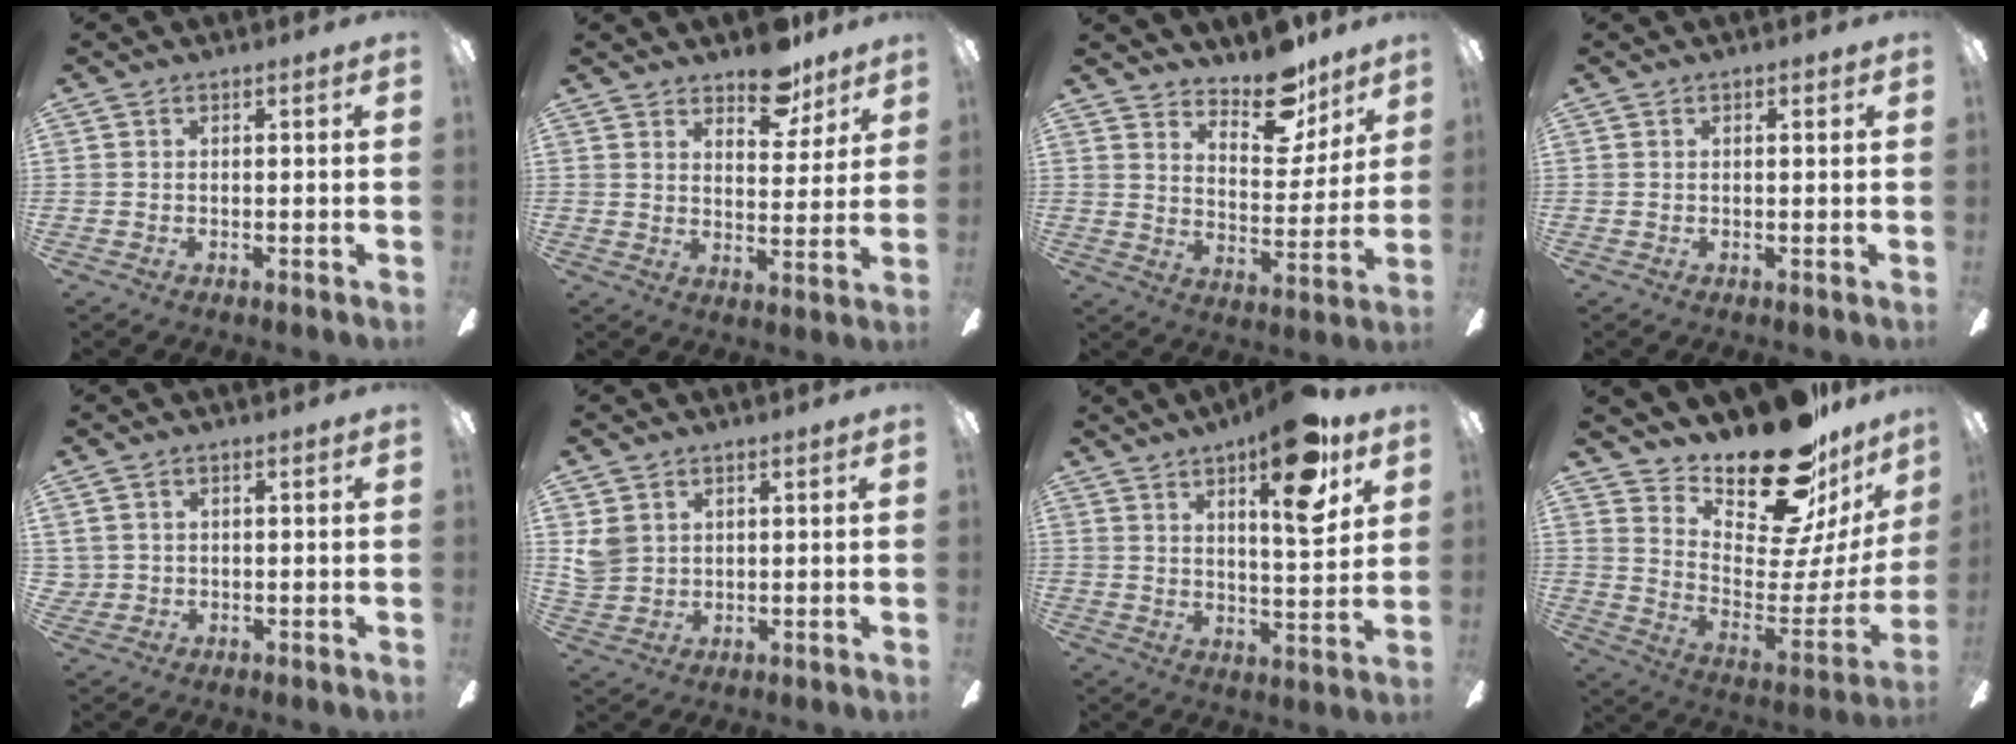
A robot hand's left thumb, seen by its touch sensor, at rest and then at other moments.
{"total": 9.6, "force": [7.6, 4.4, 3.9], "torque": [-0.035, -0.045, 0.133]}
{"total": 13.7, "force": [10.9, 6.1, 5.7], "torque": [-0.068, -0.074, 0.195]}
{"total": 0.5, "force": [0.3, 0.1, 0.4], "torque": [-0.009, 0.002, 0.005]}
{"total": 2.1, "force": [0.8, 2.0, 0.4], "torque": [-0.011, 0.004, 0.014]}
{"total": 5.0, "force": [2.3, 4.3, 1.2], "torque": [-0.026, 0.002, 0.047]}
{"total": 16.3, "force": [9.3, 4.8, 12.5], "torque": [-0.172, -0.040, 0.138]}
{"total": 22.2, "force": [18.8, 6.3, 10.0], "torque": [-0.141, -0.147, 0.319]}